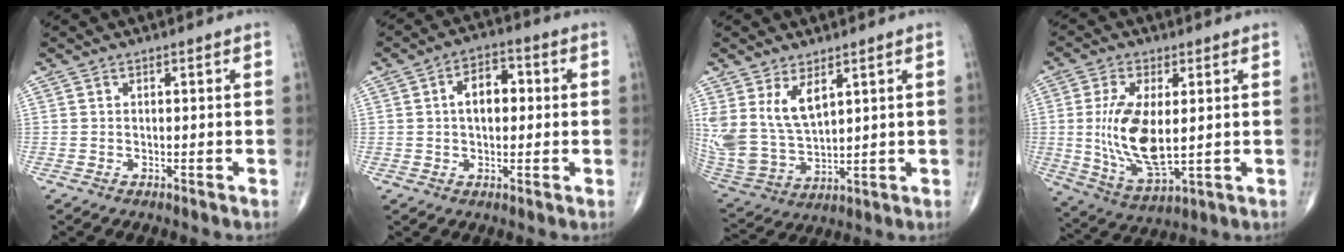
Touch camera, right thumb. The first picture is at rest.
{"total": 7.3, "force": [0.9, 4.5, 5.8], "torque": [-0.078, 0.018, 0.007]}
{"total": 11.7, "force": [5.2, 6.1, 8.5], "torque": [-0.166, -0.026, 0.123]}
{"total": 13.7, "force": [0.7, 6.2, 12.2], "torque": [-0.240, -0.020, 0.026]}